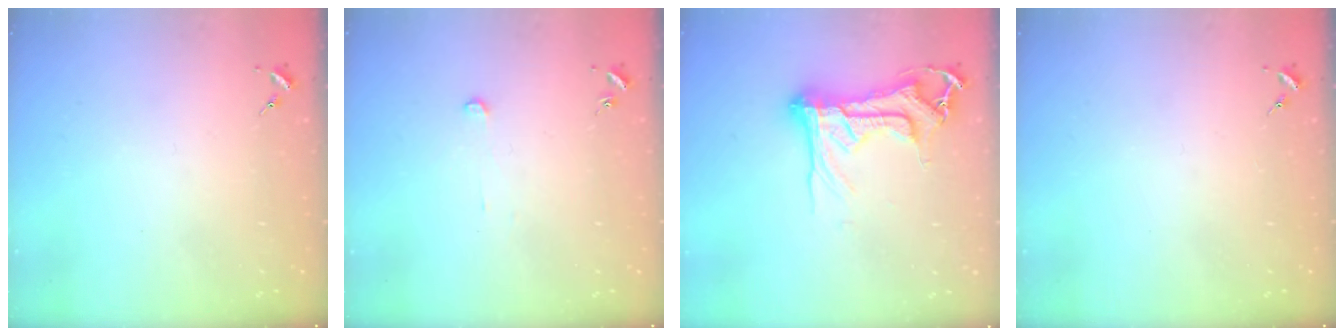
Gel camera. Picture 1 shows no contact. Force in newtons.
{"total": 2.6, "press": 2.6, "slide": 0.2}
{"total": 15.8, "press": 15.7, "slide": 1.5}
{"total": 0.0}